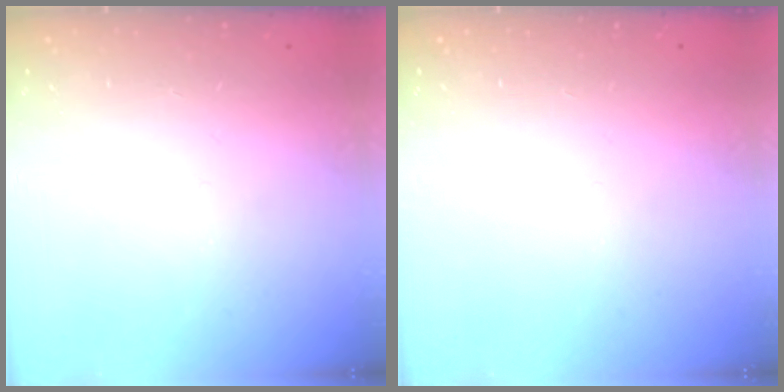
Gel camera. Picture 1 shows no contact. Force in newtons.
{"total": 0.0}